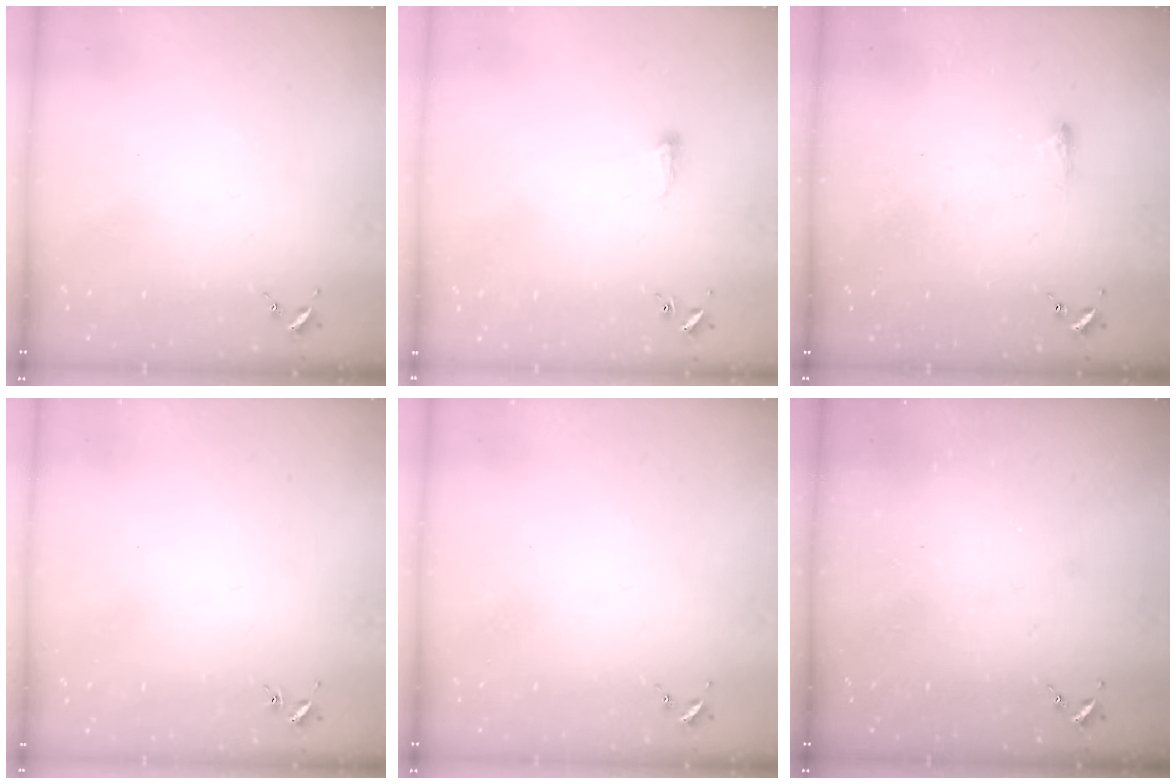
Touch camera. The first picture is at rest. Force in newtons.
{"total": 4.1, "press": 4.0, "slide": 0.7}
{"total": 3.1, "press": 3.1, "slide": 0.5}
{"total": 0.8, "press": 0.8, "slide": 0.2}
{"total": 0.0}
{"total": 0.0}